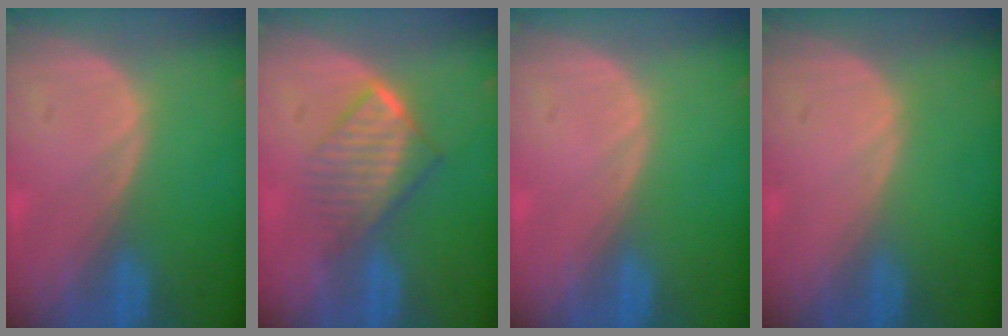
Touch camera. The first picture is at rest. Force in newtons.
{"total": 6.5, "press": 5.8, "slide": 3.0}
{"total": 0.0}
{"total": 0.0}